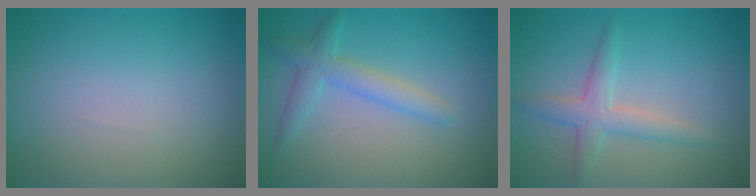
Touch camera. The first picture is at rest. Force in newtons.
{"total": 2.7, "press": 2.7, "slide": 0.1}
{"total": 2.8, "press": 2.8, "slide": 0.0}